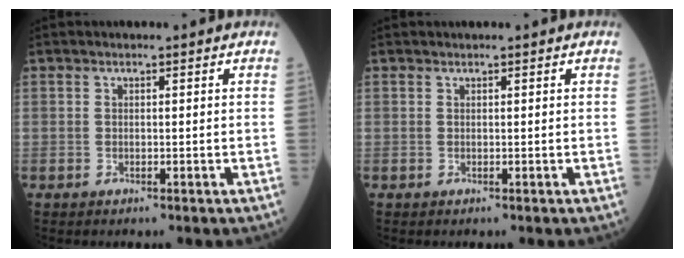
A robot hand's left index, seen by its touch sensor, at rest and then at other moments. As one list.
[{"total": 0.0}]